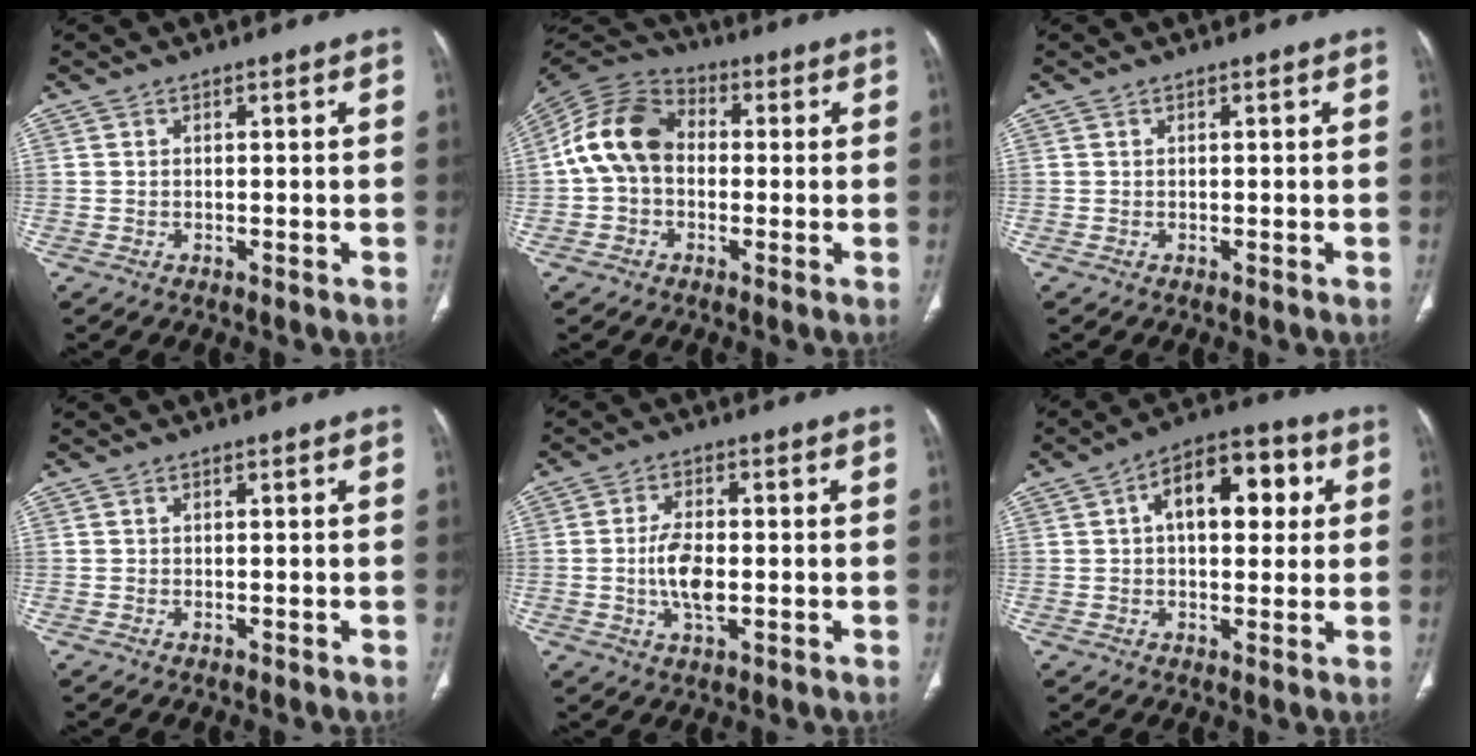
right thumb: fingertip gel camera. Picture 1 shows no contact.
{"total": 12.5, "force": [0.1, 9.5, 8.1], "torque": [-0.147, 0.034, -0.014]}
{"total": 0.0}
{"total": 0.0}
{"total": 6.9, "force": [-0.9, 3.3, 5.9], "torque": [-0.117, 0.001, -0.016]}
{"total": 12.8, "force": [3.0, 7.1, 10.3], "torque": [-0.121, 0.023, 0.039]}